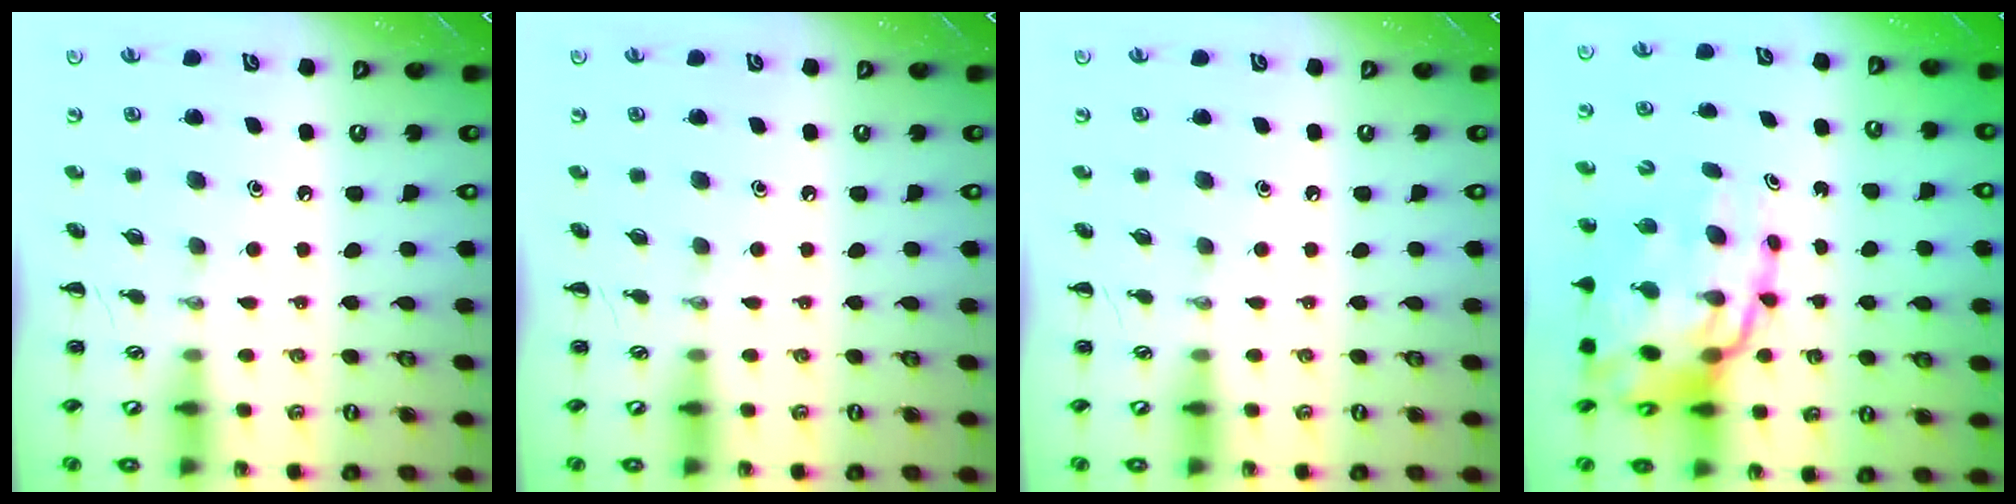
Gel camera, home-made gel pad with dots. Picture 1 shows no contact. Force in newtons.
{"total": 0.0}
{"total": 0.0}
{"total": 17.5, "press": 16.8, "slide": 4.9}